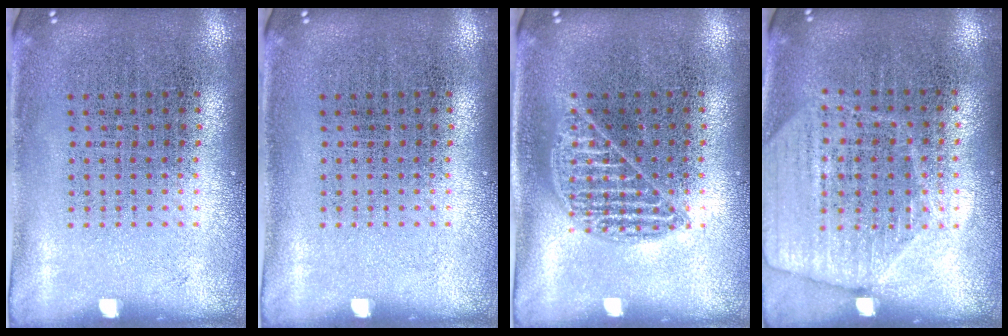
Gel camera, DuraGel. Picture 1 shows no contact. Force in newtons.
{"total": 0.0}
{"total": 0.9, "press": 0.9, "slide": 0.0}
{"total": 1.8, "press": 1.6, "slide": 0.7}